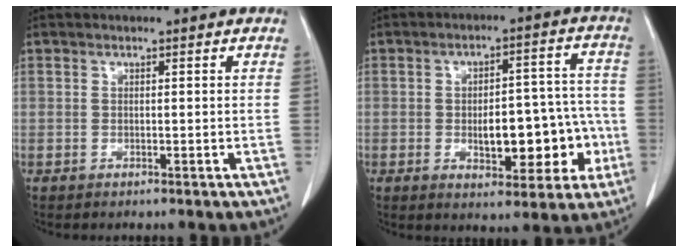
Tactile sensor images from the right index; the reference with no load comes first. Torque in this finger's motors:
{"motor_torque": [0.56, 0.08, 0.47, 0.07]}